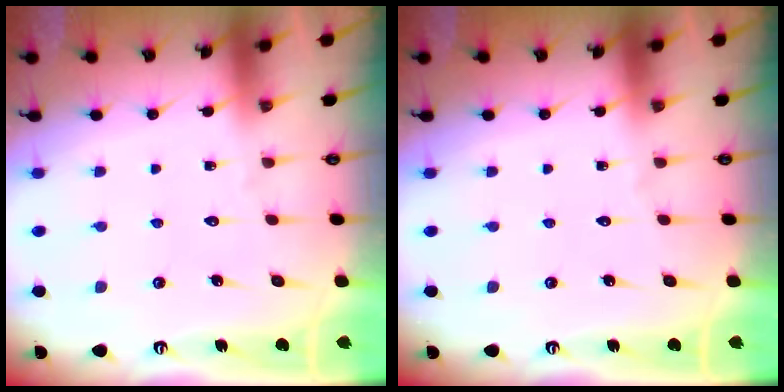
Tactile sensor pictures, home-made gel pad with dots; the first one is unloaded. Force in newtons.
{"total": 0.0}